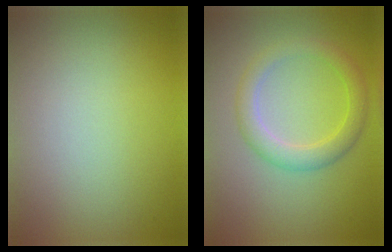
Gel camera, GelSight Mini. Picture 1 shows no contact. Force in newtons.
{"total": 3.2, "press": 3.2, "slide": 0.2}